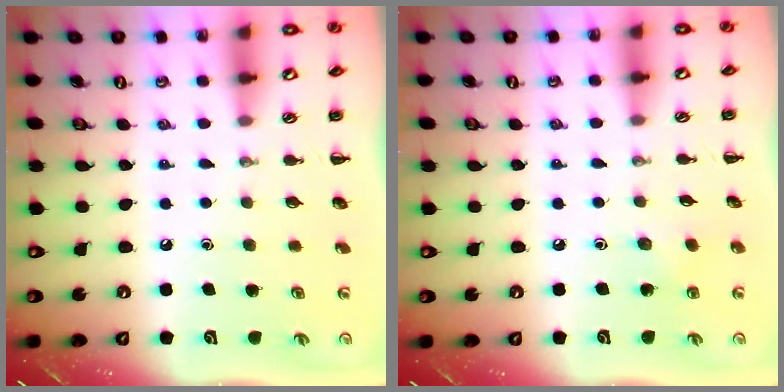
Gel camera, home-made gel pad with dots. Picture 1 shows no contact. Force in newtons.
{"total": 4.4, "press": 4.2, "slide": 1.3}